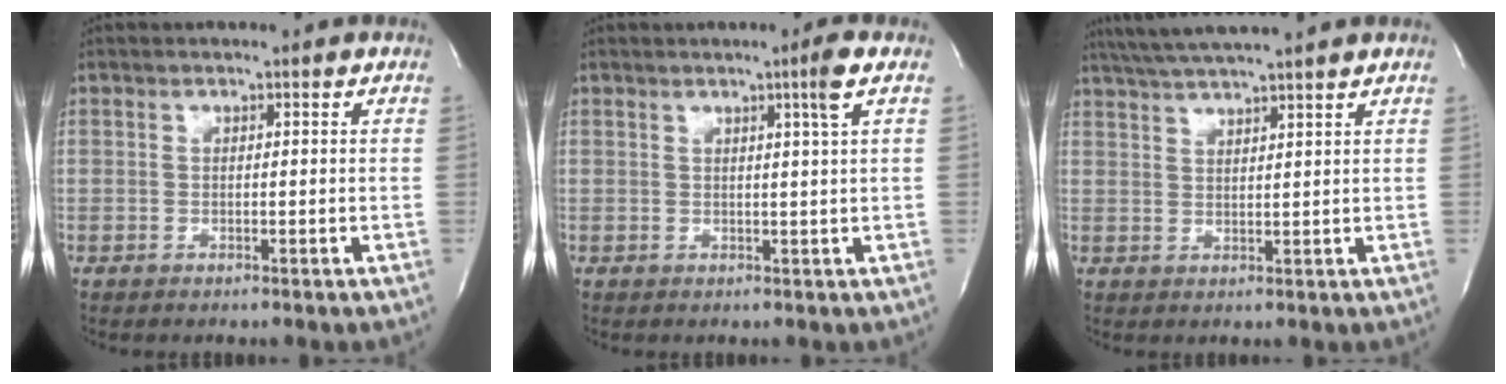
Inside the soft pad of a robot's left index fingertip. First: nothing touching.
{"total": 2.6, "force": [1.1, -1.0, 2.1], "torque": [-0.037, -0.008, 0.023]}
{"total": 9.1, "force": [8.0, -0.8, 4.3], "torque": [-0.078, 0.027, 0.124]}